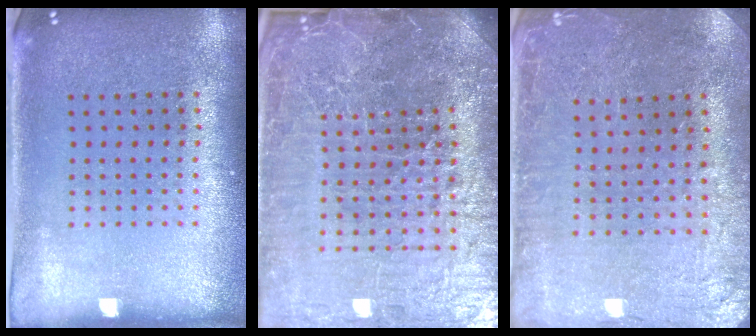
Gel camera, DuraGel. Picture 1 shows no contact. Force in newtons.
{"total": 6.9, "press": 6.1, "slide": 3.1}
{"total": 1.1, "press": 1.1, "slide": 0.1}